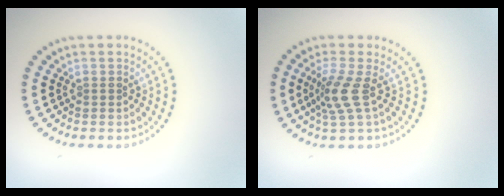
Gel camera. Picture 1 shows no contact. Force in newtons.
{"total": 2.8, "press": 2.0, "slide": 2.0}